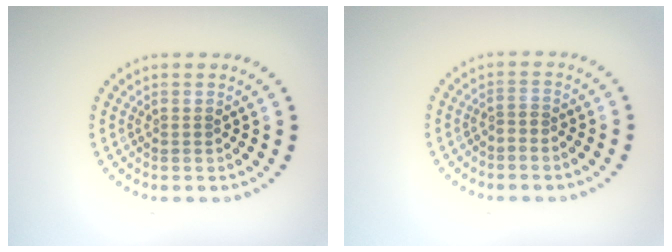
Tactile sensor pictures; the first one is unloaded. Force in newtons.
{"total": 0.6, "press": 0.4, "slide": 0.5}